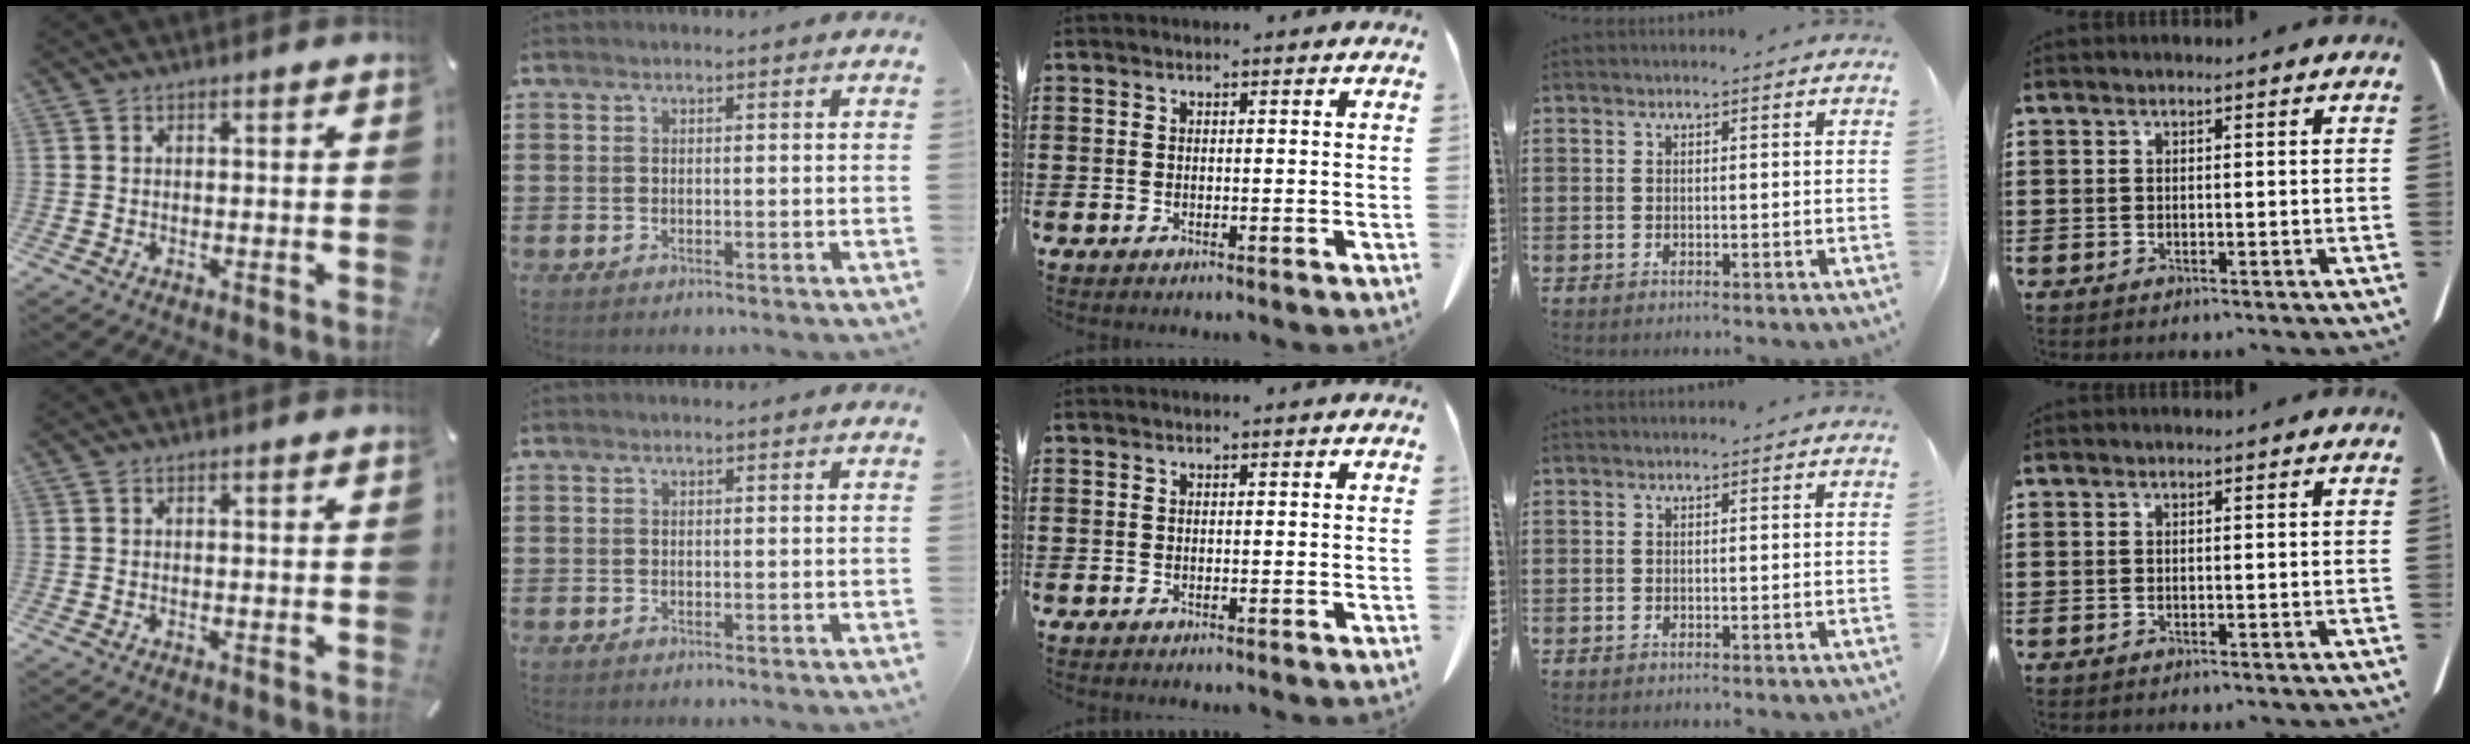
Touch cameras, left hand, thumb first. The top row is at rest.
{}